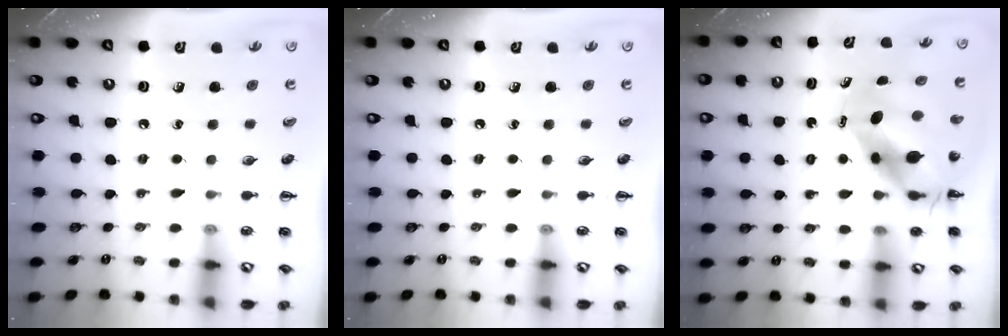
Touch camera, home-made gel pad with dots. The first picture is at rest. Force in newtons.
{"total": 0.0}
{"total": 7.9, "press": 7.6, "slide": 2.3}